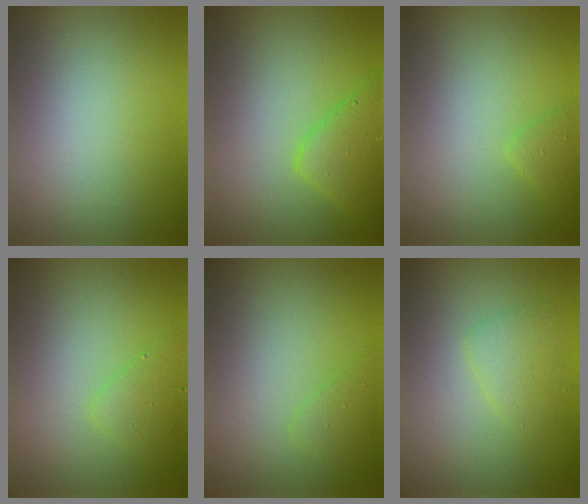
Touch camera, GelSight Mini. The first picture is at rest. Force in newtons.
{"total": 2.9, "press": 2.9, "slide": 0.0}
{"total": 1.4, "press": 1.4, "slide": 0.1}
{"total": 1.9, "press": 1.9, "slide": 0.0}
{"total": 1.3, "press": 1.3, "slide": 0.0}
{"total": 1.8, "press": 1.8, "slide": 0.1}